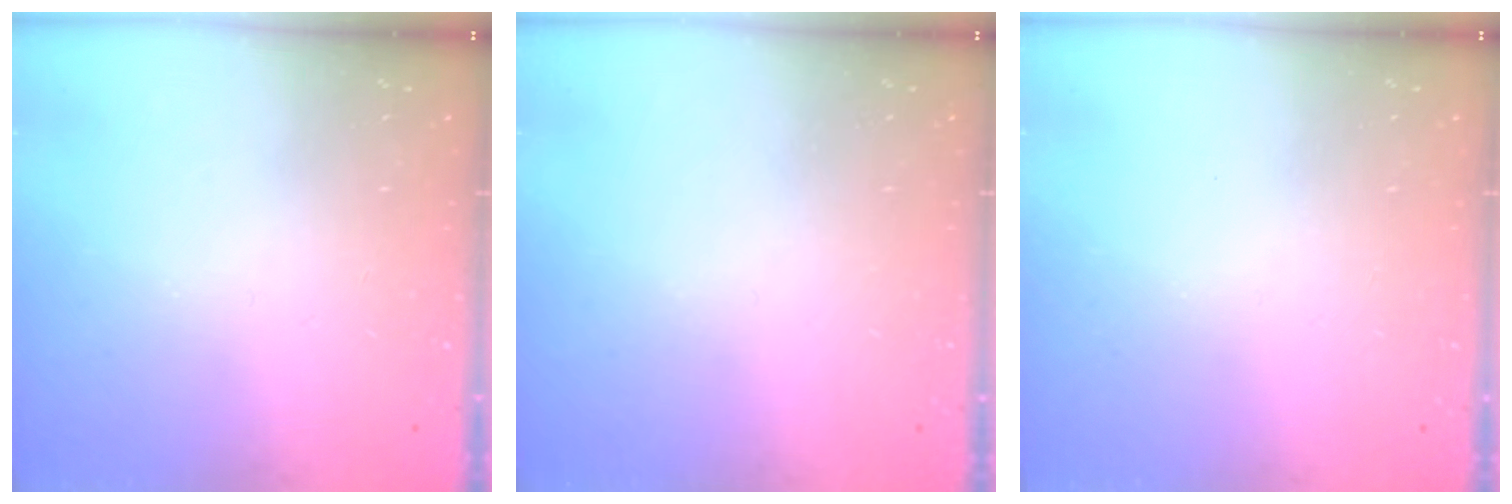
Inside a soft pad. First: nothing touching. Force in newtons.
{"total": 0.0}
{"total": 0.0}